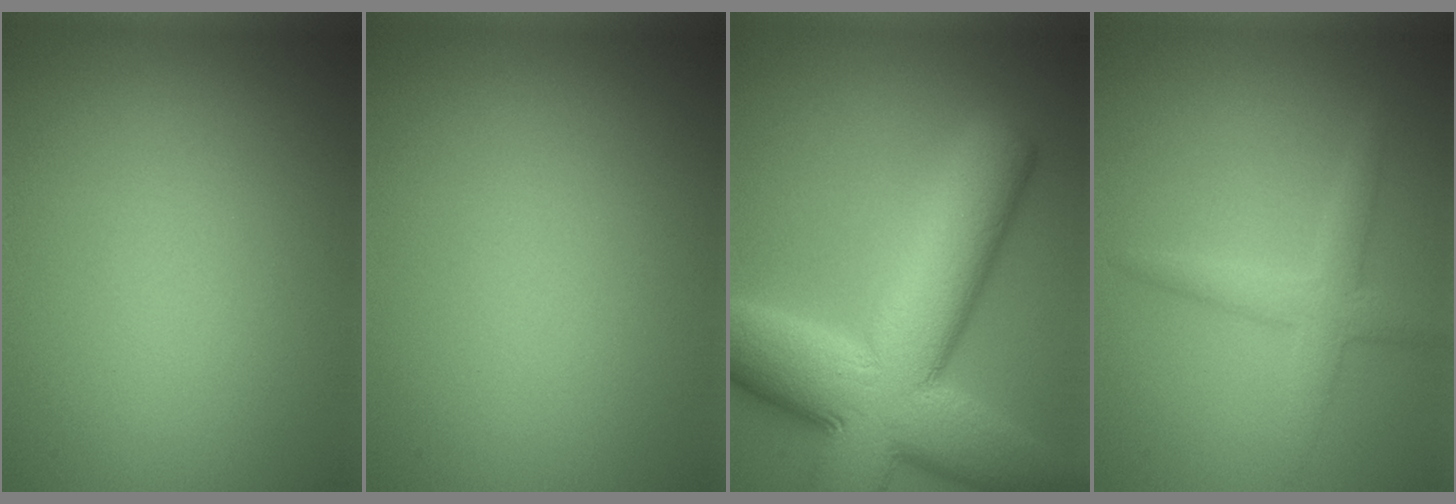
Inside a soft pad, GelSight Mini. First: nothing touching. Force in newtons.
{"total": 0.0}
{"total": 14.3, "press": 14.2, "slide": 0.6}
{"total": 2.6, "press": 2.6, "slide": 0.1}